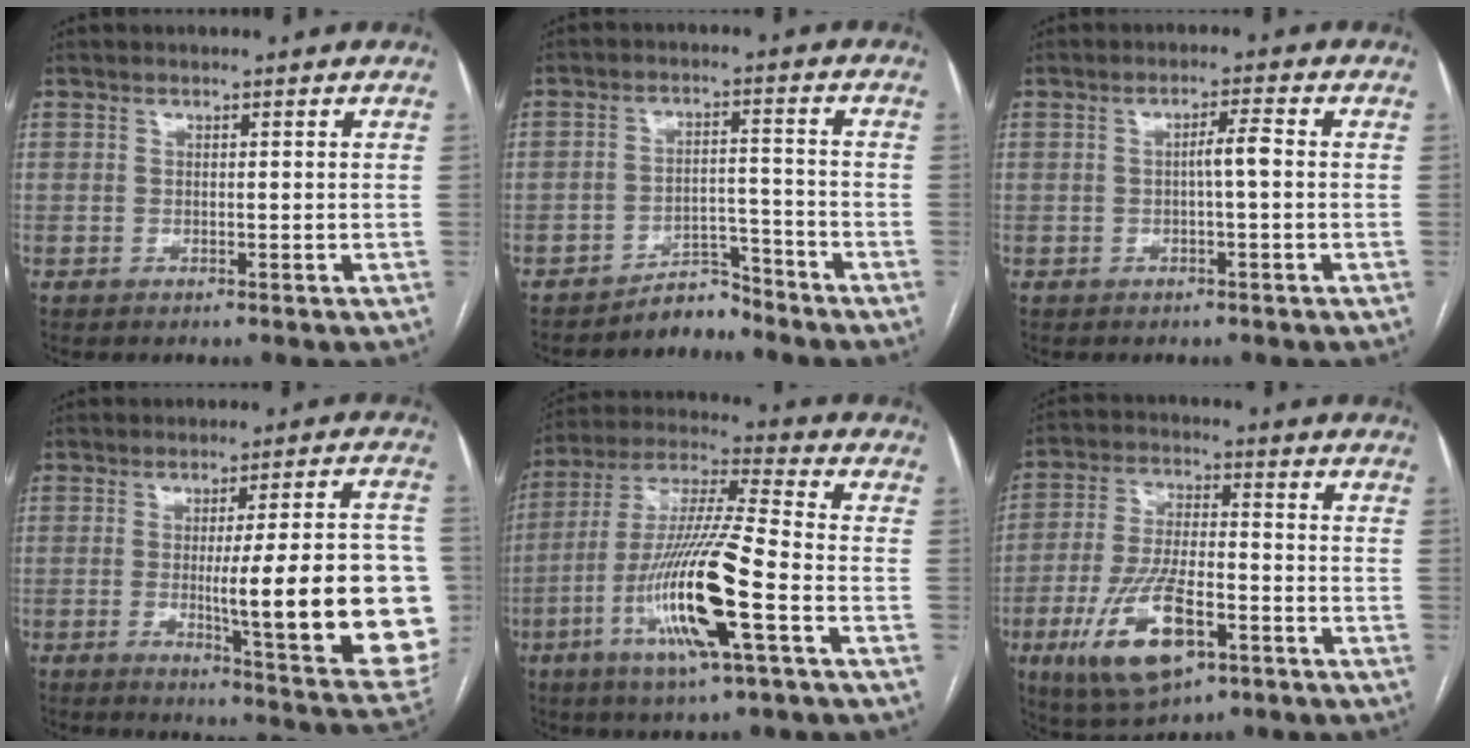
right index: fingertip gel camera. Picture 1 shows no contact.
{"total": 4.4, "force": [-4.2, 1.1, -0.1], "torque": [0.007, 0.010, -0.067]}
{"total": 2.7, "force": [-0.2, 0.1, 2.7], "torque": [-0.045, 0.004, -0.002]}
{"total": 21.2, "force": [-2.2, 2.1, 21.0], "torque": [-0.189, 0.006, -0.012]}
{"total": 17.0, "force": [-5.9, 0.7, 16.0], "torque": [-0.322, -0.013, -0.111]}
{"total": 14.0, "force": [-6.2, 5.0, 11.5], "torque": [-0.239, -0.008, -0.102]}